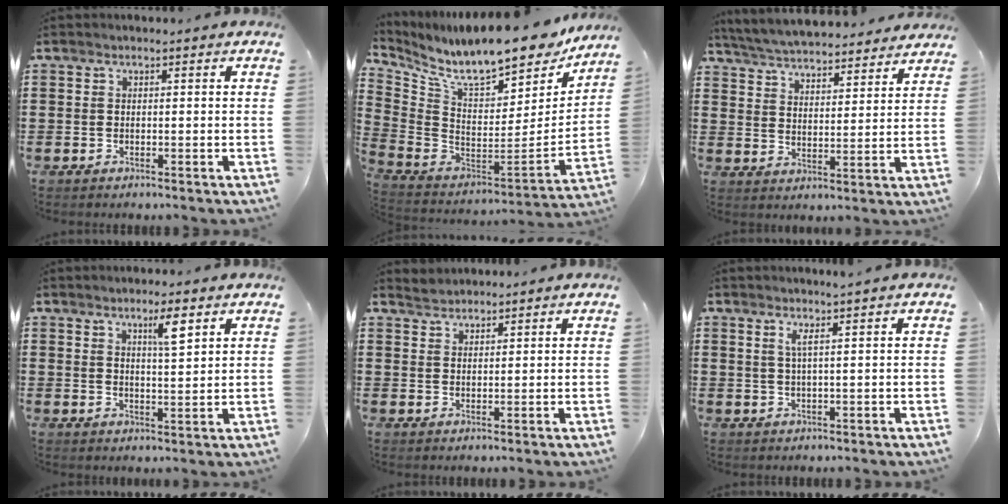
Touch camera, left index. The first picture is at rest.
{"total": 12.4, "force": [10.5, 2.4, 6.2], "torque": [-0.137, -0.085, 0.175]}
{"total": 5.4, "force": [5.3, -0.1, 0.7], "torque": [-0.040, -0.036, 0.091]}
{"total": 4.2, "force": [2.5, 0.7, 3.3], "torque": [-0.047, -0.006, 0.035]}
{"total": 1.7, "force": [1.6, 0.3, -0.3], "torque": [0.002, 0.005, 0.033]}
{"total": 2.2, "force": [0.9, -0.4, 1.9], "torque": [-0.041, -0.006, 0.015]}